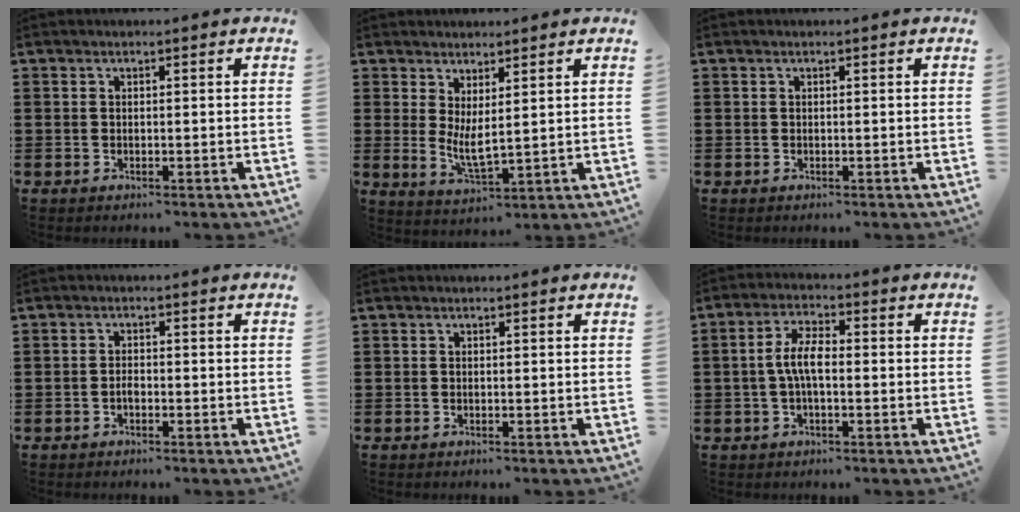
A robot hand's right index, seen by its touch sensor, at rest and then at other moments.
{"total": 3.9, "force": [1.1, 1.1, 3.6], "torque": [-0.076, -0.005, 0.021]}
{"total": 0.0}
{"total": 1.2, "force": [-0.6, 0.5, 0.9], "torque": [-0.021, -0.004, -0.010]}
{"total": 0.0}
{"total": 5.4, "force": [-0.4, 2.0, 4.9], "torque": [-0.111, 0.001, -0.016]}